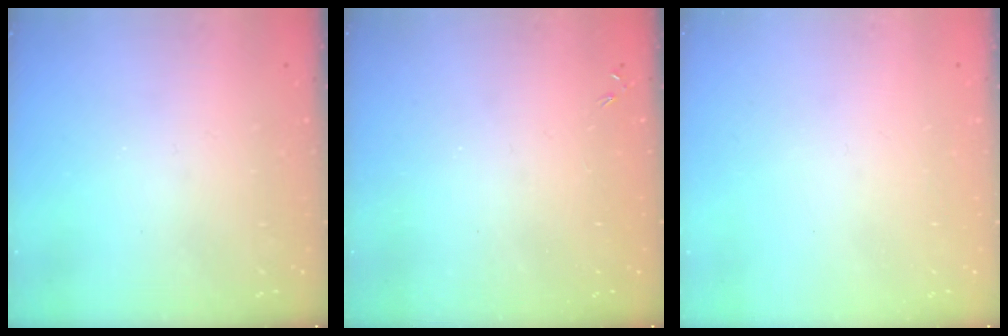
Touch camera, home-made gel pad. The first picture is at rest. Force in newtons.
{"total": 0.0}
{"total": 0.0}